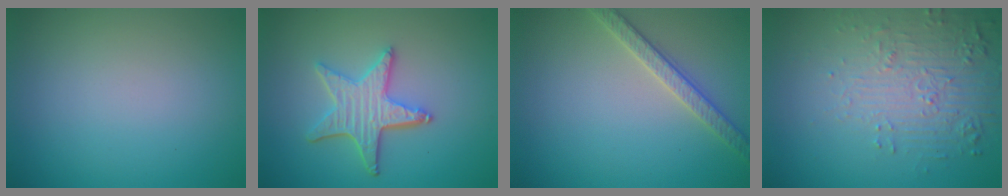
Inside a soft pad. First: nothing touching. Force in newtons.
{"total": 4.4, "press": 3.7, "slide": 2.4}
{"total": 2.6, "press": 2.5, "slide": 0.5}
{"total": 5.6, "press": 3.8, "slide": 4.2}